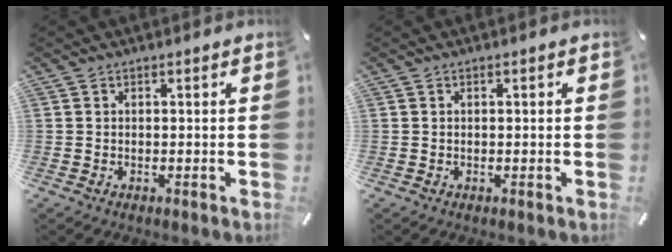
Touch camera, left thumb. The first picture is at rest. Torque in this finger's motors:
{"motor_torque": [-0.01, -0.05, 0.27, 0.00, -0.01]}